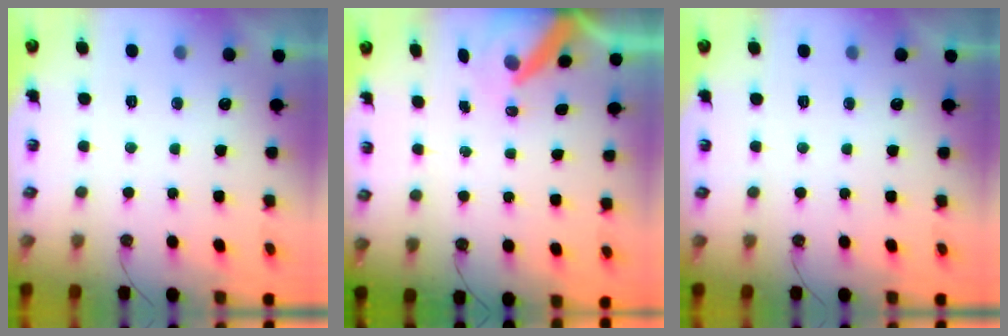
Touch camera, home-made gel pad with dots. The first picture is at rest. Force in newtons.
{"total": 8.1, "press": 8.0, "slide": 1.1}
{"total": 0.0}